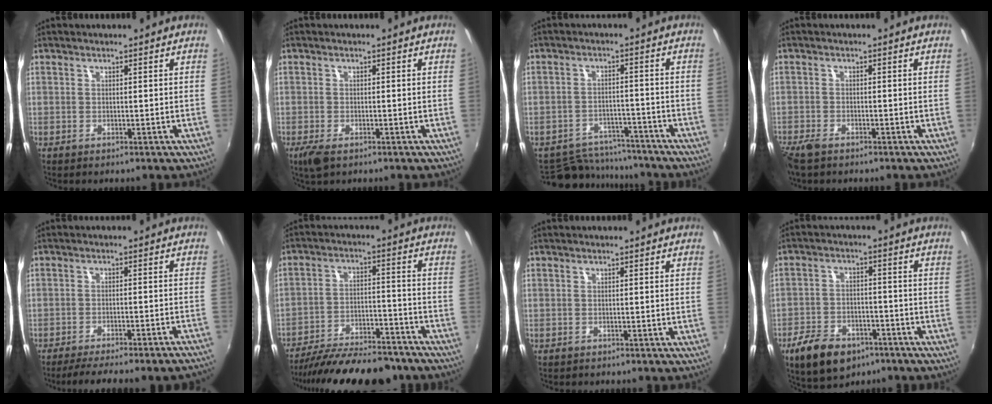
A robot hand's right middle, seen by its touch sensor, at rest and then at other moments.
{"total": 3.2, "force": [-2.0, 1.4, 2.2], "torque": [-0.048, -0.012, -0.035]}
{"total": 11.7, "force": [-10.6, 4.4, 2.4], "torque": [-0.065, 0.016, -0.148]}
{"total": 4.0, "force": [-3.2, 1.5, 1.9], "torque": [-0.052, -0.015, -0.065]}
{"total": 12.6, "force": [-11.4, -0.6, 5.4], "torque": [-0.095, -0.019, -0.157]}
{"total": 22.2, "force": [-19.1, 6.0, 9.7], "torque": [-0.184, -0.020, -0.269]}
{"total": 0.8, "force": [-0.7, 0.4, 0.0], "torque": [-0.004, -0.002, -0.011]}
{"total": 12.6, "force": [-7.9, 7.4, 6.5], "torque": [-0.153, -0.006, -0.125]}